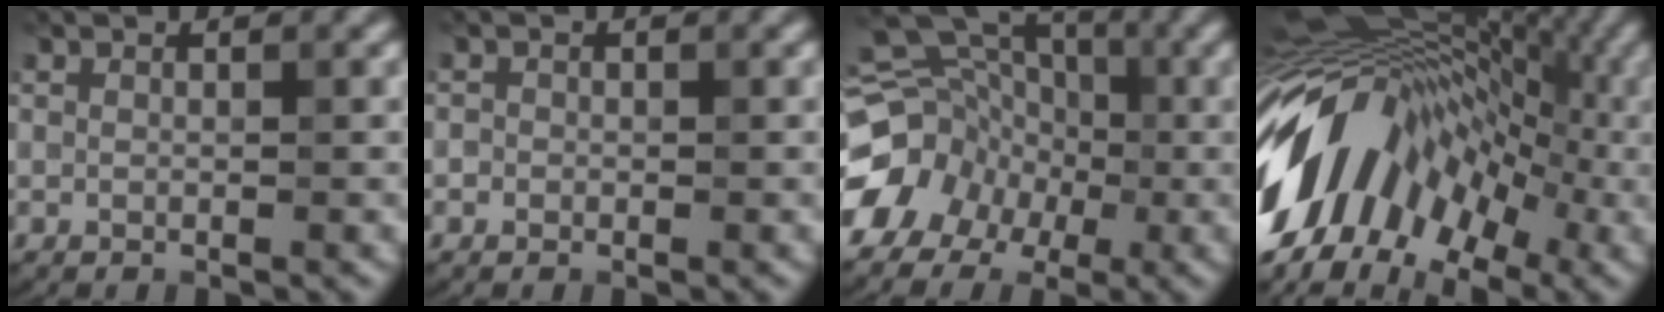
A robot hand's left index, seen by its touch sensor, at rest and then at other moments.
{"total": 0.6, "force": [-0.2, 0.6, 0.0], "torque": [0.003, -0.005, -0.006]}
{"total": 15.0, "force": [-3.8, 13.2, 6.0], "torque": [-0.130, -0.007, -0.092]}
{"total": 14.2, "force": [-2.0, 9.6, 10.3], "torque": [-0.184, 0.030, -0.051]}